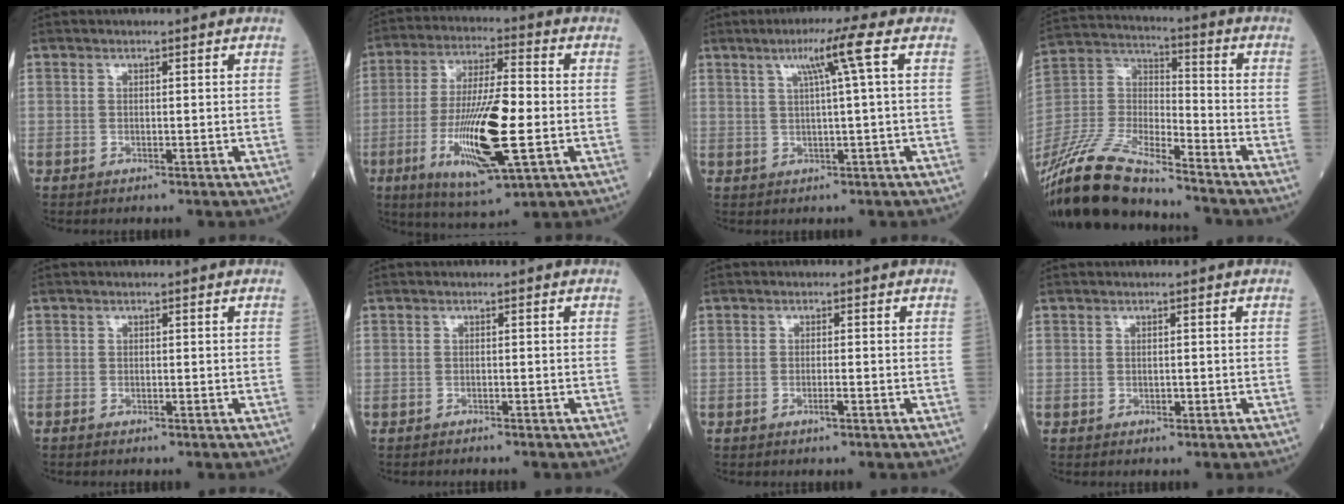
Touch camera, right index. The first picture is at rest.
{"total": 16.9, "force": [-4.1, 3.2, 16.1], "torque": [-0.319, -0.017, -0.066]}
{"total": 6.0, "force": [2.1, -1.1, 5.5], "torque": [-0.101, 0.006, 0.038]}
{"total": 20.5, "force": [-17.4, 4.2, 10.0], "torque": [-0.244, -0.016, -0.333]}
{"total": 1.2, "force": [-0.8, 0.6, 0.7], "torque": [-0.025, -0.004, -0.011]}
{"total": 2.4, "force": [-2.0, 0.7, 0.9], "torque": [-0.023, -0.006, -0.024]}
{"total": 1.6, "force": [-0.8, 0.3, 1.3], "torque": [-0.029, -0.001, -0.013]}
{"total": 0.8, "force": [-0.2, 0.6, 0.6], "torque": [-0.017, 0.001, -0.001]}